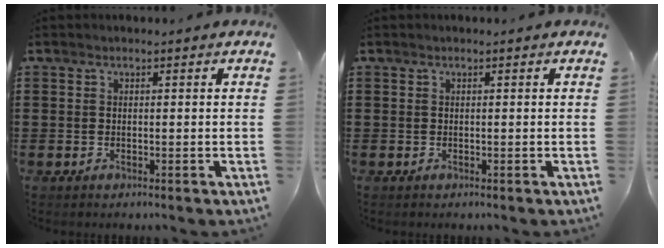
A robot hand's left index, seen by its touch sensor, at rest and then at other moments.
{"total": 0.0}